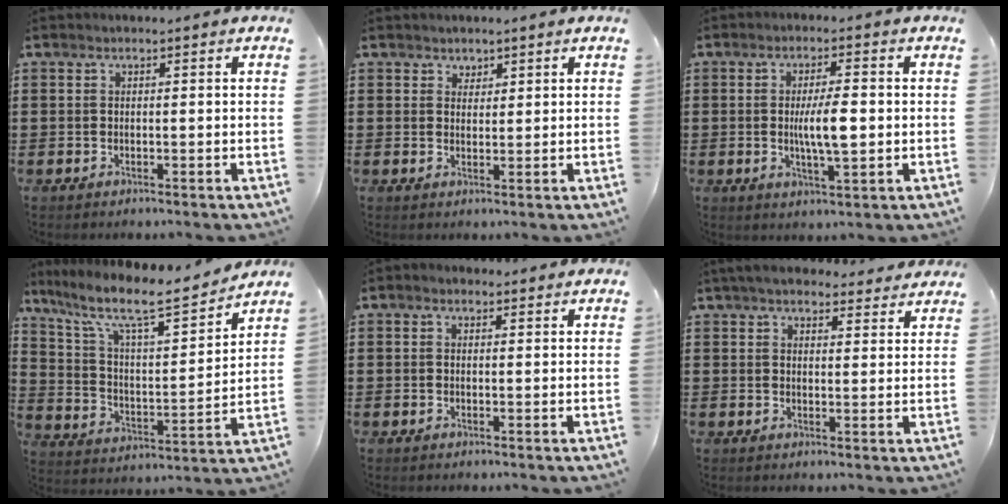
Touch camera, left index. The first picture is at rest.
{"total": 1.6, "force": [1.2, 1.0, 0.1], "torque": [-0.005, 0.005, 0.024]}
{"total": 6.3, "force": [-0.2, 1.6, 6.1], "torque": [-0.115, -0.004, -0.012]}
{"total": 10.7, "force": [8.4, 1.9, 6.3], "torque": [-0.147, -0.051, 0.138]}
{"total": 1.0, "force": [0.4, 0.9, 0.2], "torque": [-0.007, 0.006, 0.006]}
{"total": 5.1, "force": [4.6, 1.6, 1.4], "torque": [-0.042, -0.005, 0.086]}